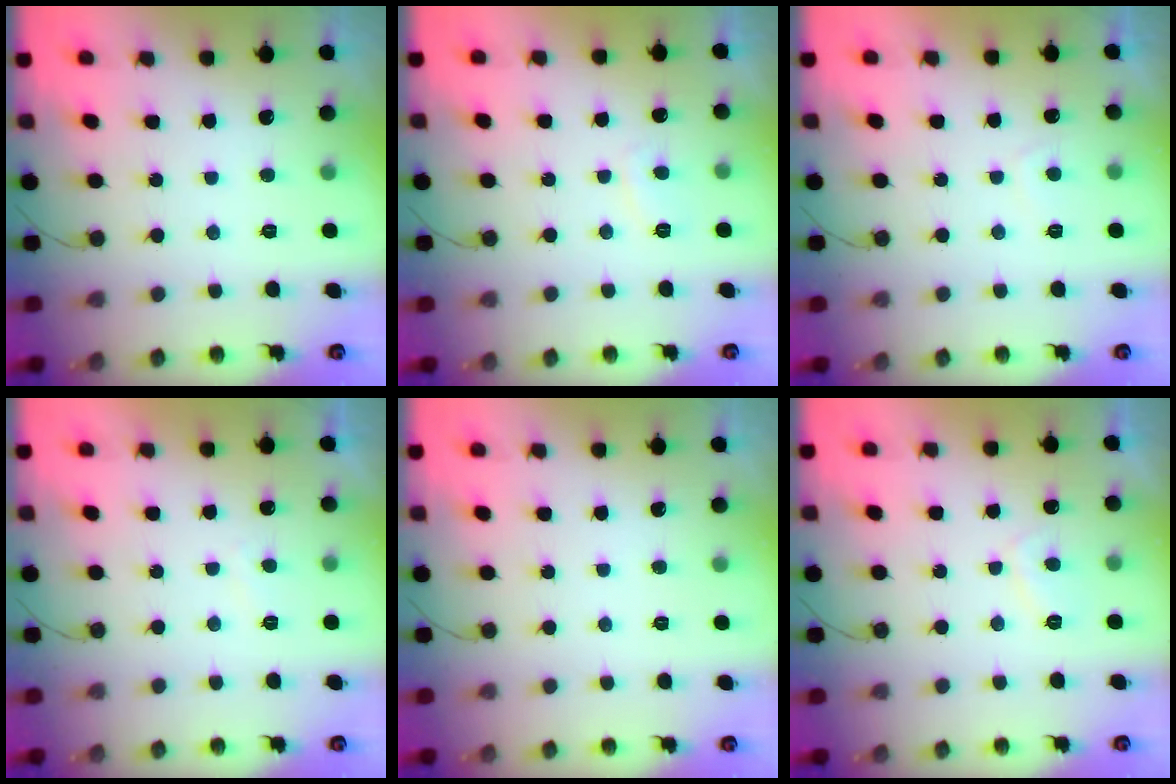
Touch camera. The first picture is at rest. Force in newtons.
{"total": 2.3, "press": 2.1, "slide": 0.7}
{"total": 0.8, "press": 0.6, "slide": 0.5}
{"total": 0.8, "press": 0.6, "slide": 0.5}
{"total": 0.0}
{"total": 2.5, "press": 2.3, "slide": 0.8}